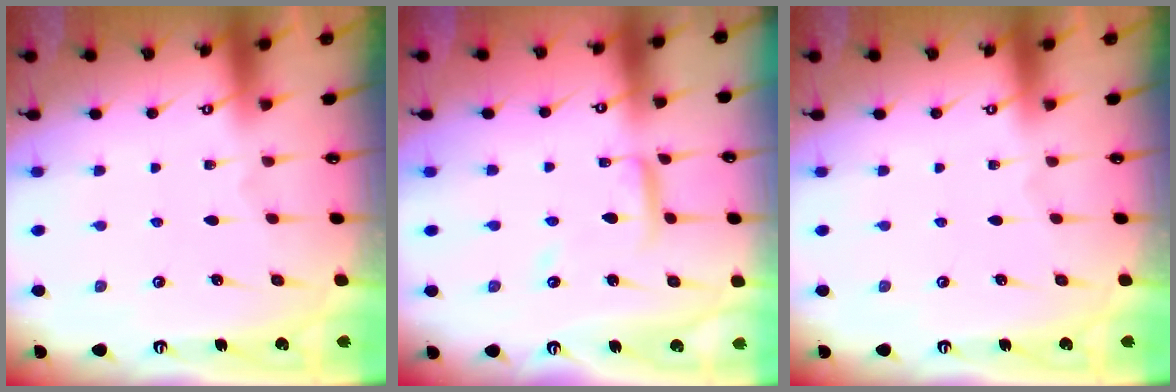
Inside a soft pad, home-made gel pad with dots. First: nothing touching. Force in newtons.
{"total": 7.7, "press": 7.7, "slide": 0.3}
{"total": 0.0}